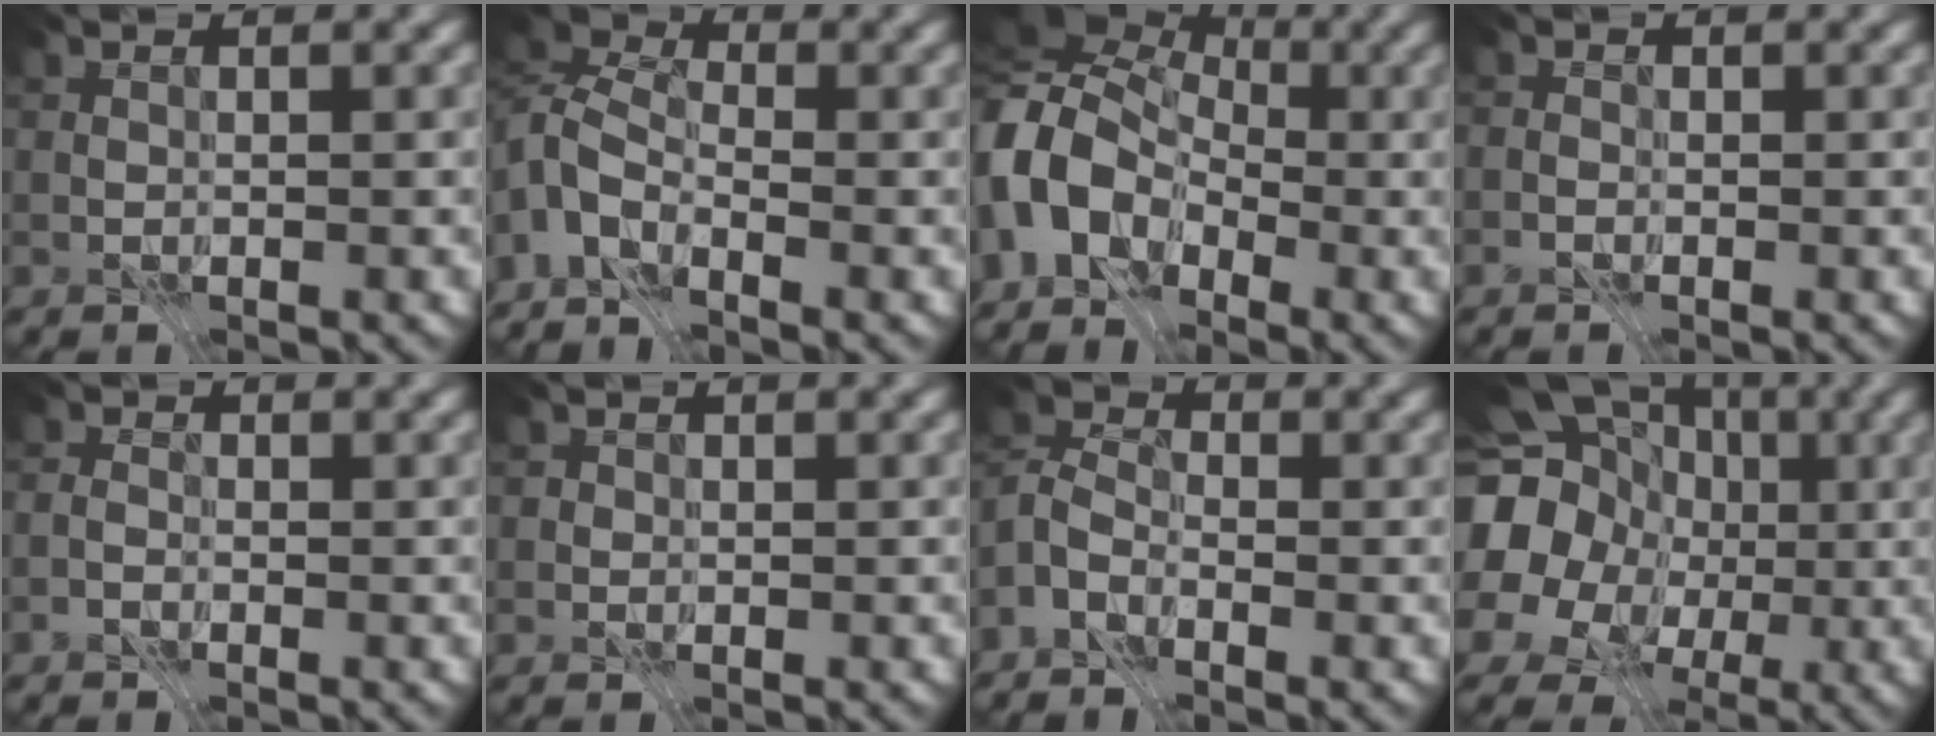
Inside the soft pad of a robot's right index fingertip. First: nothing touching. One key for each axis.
{"total": 5.4, "fx": -3.6, "fy": 2.4, "fz": 3.2, "tx": -0.067, "ty": -0.003, "tz": -0.087}
{"total": 9.6, "fx": -2.6, "fy": 7.1, "fz": 6.0, "tx": -0.139, "ty": 0.001, "tz": -0.055}
{"total": 1.2, "fx": -0.5, "fy": 0.9, "fz": 0.5, "tx": 0.009, "ty": 0.008, "tz": -0.019}
{"total": 1.3, "fx": -0.9, "fy": 0.7, "fz": 0.6, "tx": 0.004, "ty": 0.006, "tz": -0.021}
{"total": 0.7, "fx": -0.1, "fy": 0.7, "fz": 0.1, "tx": 0.004, "ty": 0.002, "tz": -0.003}
{"total": 4.2, "fx": -3.2, "fy": 1.9, "fz": 2.1, "tx": -0.034, "ty": -0.006, "tz": -0.064}
{"total": 18.4, "fx": 1.5, "fy": 16.1, "fz": 8.7, "tx": -0.205, "ty": 0.025, "tz": -0.001}